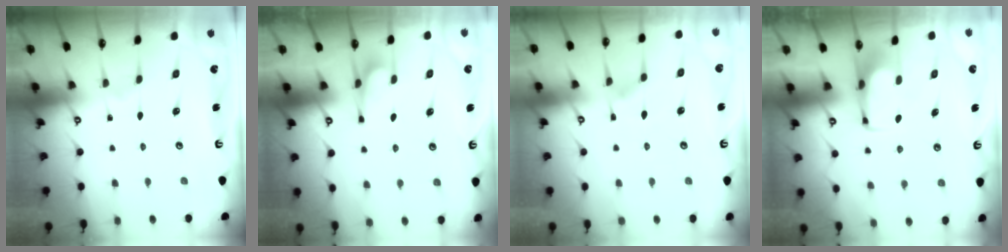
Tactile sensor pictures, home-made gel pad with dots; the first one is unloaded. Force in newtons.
{"total": 2.1, "press": 2.0, "slide": 0.7}
{"total": 1.6, "press": 0.8, "slide": 1.4}
{"total": 1.7, "press": 1.6, "slide": 0.4}